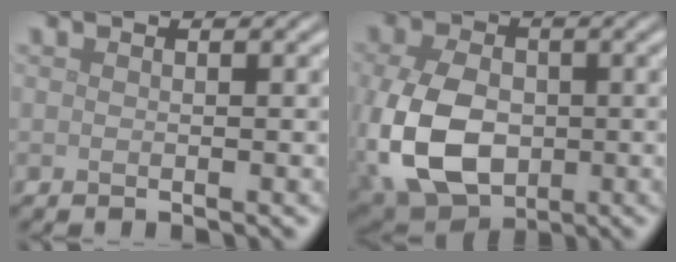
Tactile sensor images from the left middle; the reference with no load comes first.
{"total": 10.5, "force": [-2.0, 7.2, 7.3], "torque": [-0.179, -0.016, -0.043]}